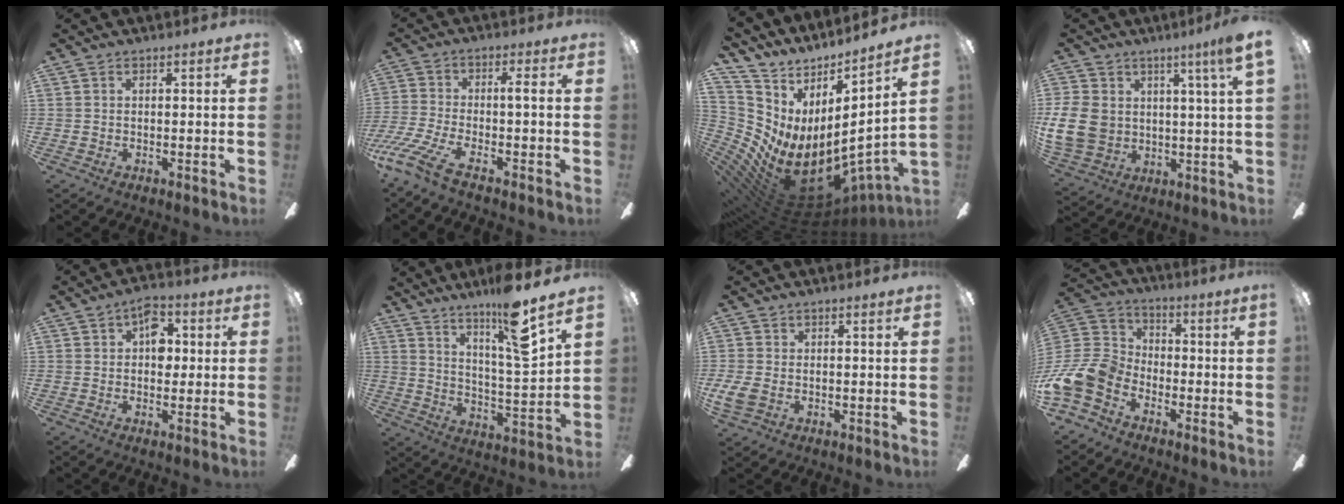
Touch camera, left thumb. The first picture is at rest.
{"total": 9.0, "force": [-4.6, 1.7, 7.6], "torque": [-0.181, -0.008, -0.099]}
{"total": 12.6, "force": [-3.0, 5.0, 11.2], "torque": [-0.177, -0.045, -0.024]}
{"total": 12.9, "force": [4.7, 7.0, 9.8], "torque": [-0.201, -0.019, 0.084]}
{"total": 7.3, "force": [1.7, 4.5, 5.4], "torque": [-0.051, -0.004, 0.021]}
{"total": 15.2, "force": [10.6, 1.6, 10.8], "torque": [-0.185, -0.056, 0.162]}
{"total": 3.9, "force": [-0.6, 2.6, 2.9], "torque": [-0.061, -0.003, -0.014]}
{"total": 13.5, "force": [-5.8, 9.1, 8.1], "torque": [-0.192, 0.029, -0.110]}